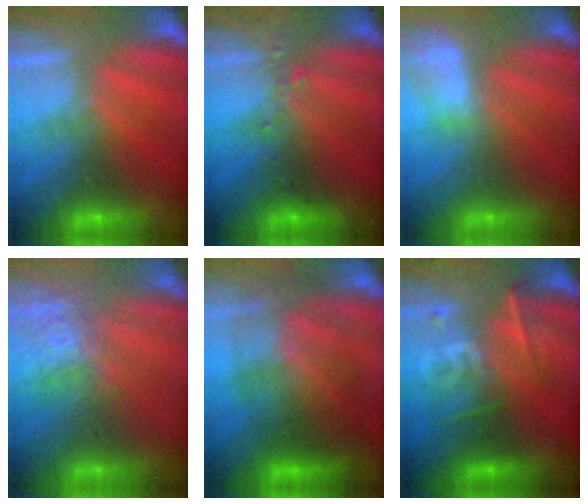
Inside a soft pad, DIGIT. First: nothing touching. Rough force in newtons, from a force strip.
{"total": 2.4}
{"total": 3.0}
{"total": 3.7}
{"total": 9.4}
{"total": 2.3}